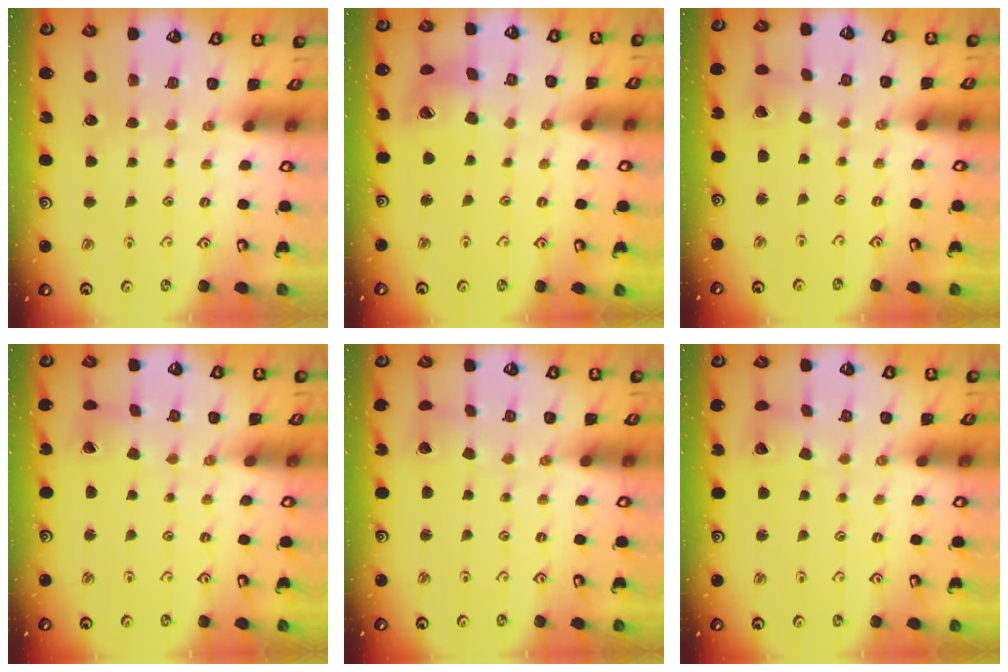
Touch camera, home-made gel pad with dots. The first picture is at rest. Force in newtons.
{"total": 14.0, "press": 13.9, "slide": 1.8}
{"total": 0.9, "press": 0.9, "slide": 0.1}
{"total": 1.2, "press": 1.1, "slide": 0.3}
{"total": 2.9, "press": 2.9, "slide": 0.1}
{"total": 3.7, "press": 3.7, "slide": 0.5}